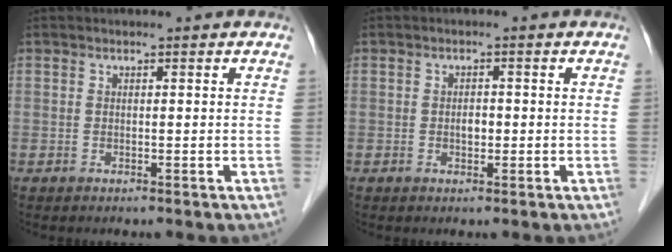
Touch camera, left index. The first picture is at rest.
{"total": 1.5, "force": [-0.3, 0.9, 1.2], "torque": [-0.019, 0.002, -0.002]}